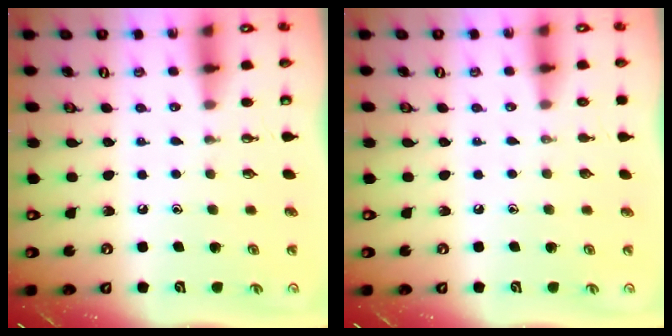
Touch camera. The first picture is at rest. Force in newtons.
{"total": 0.0}